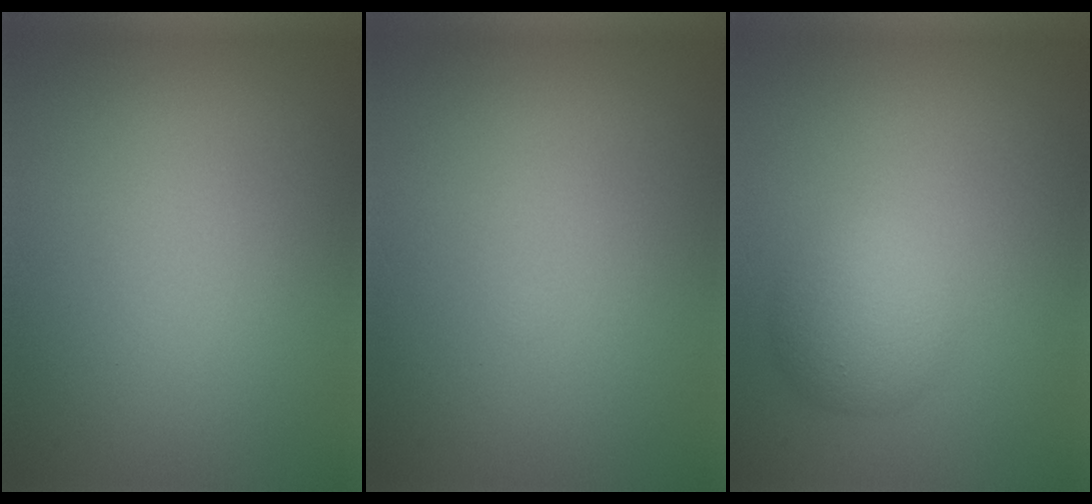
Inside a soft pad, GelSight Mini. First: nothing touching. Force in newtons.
{"total": 0.0}
{"total": 3.5, "press": 3.5, "slide": 0.1}